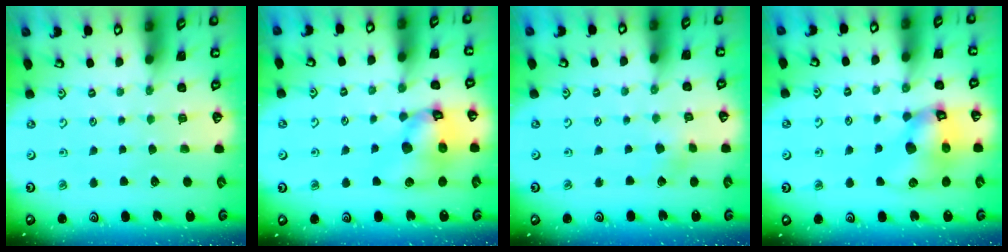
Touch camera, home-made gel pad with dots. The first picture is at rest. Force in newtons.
{"total": 13.6, "press": 13.5, "slide": 1.8}
{"total": 2.4, "press": 2.4, "slide": 0.3}
{"total": 12.7, "press": 12.6, "slide": 1.7}